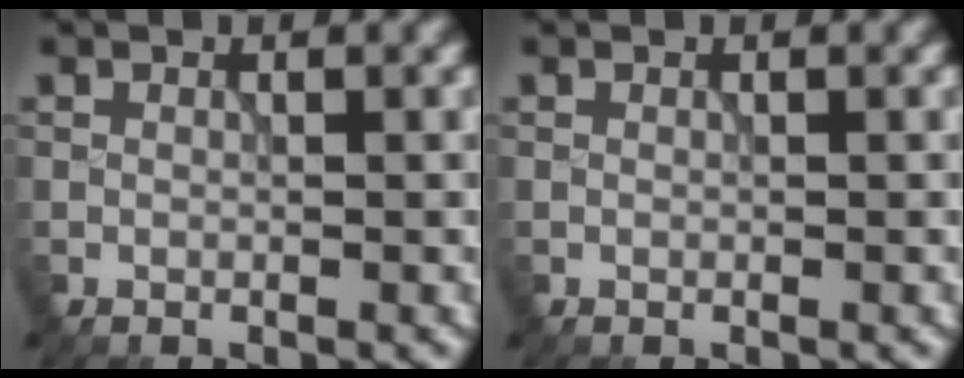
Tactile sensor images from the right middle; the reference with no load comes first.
{"total": 0.0}